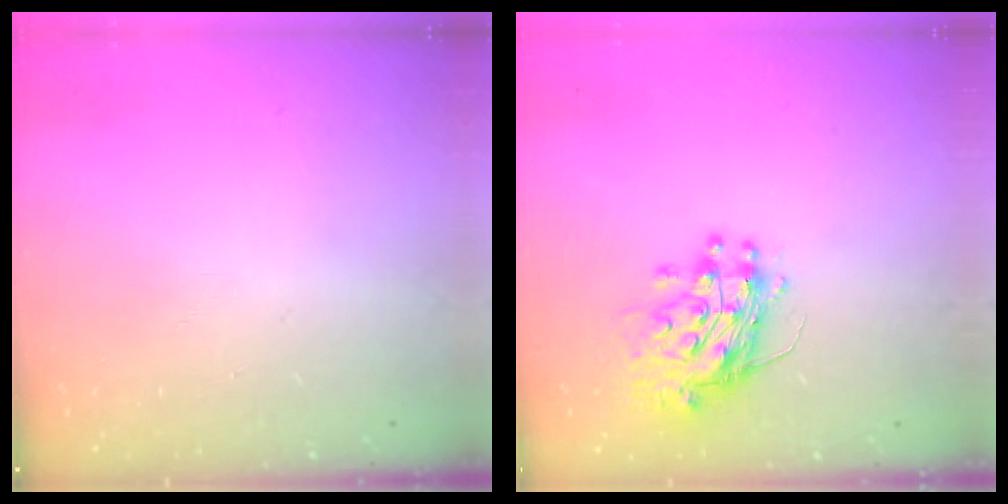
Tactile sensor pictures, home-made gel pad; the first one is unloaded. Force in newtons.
{"total": 11.7, "press": 11.6, "slide": 1.2}